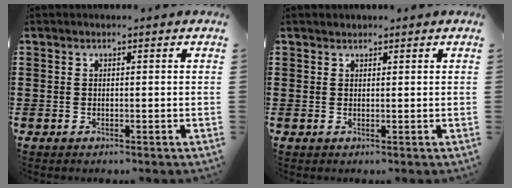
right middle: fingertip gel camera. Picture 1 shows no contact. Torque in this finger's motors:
{"motor_torque": [-0.11, 0.04, 0.12, -0.01]}